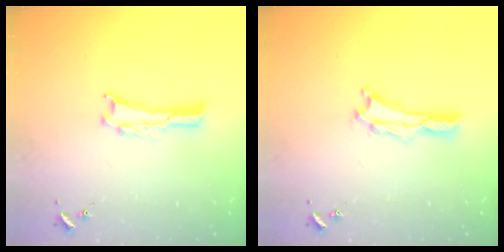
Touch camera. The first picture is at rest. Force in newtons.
{"total": 0.6, "press": 0.6, "slide": 0.2}